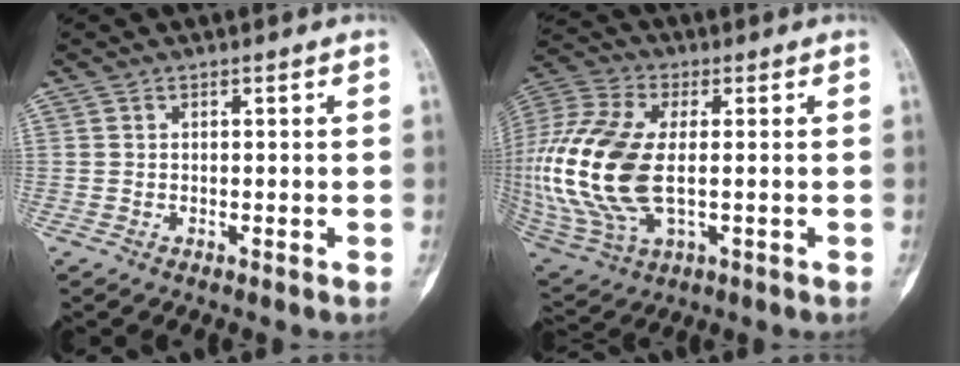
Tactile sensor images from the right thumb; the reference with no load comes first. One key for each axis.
{"total": 23.0, "fx": -0.4, "fy": 12.5, "fz": 19.2, "tx": -0.453, "ty": -0.009, "tz": 0.001}